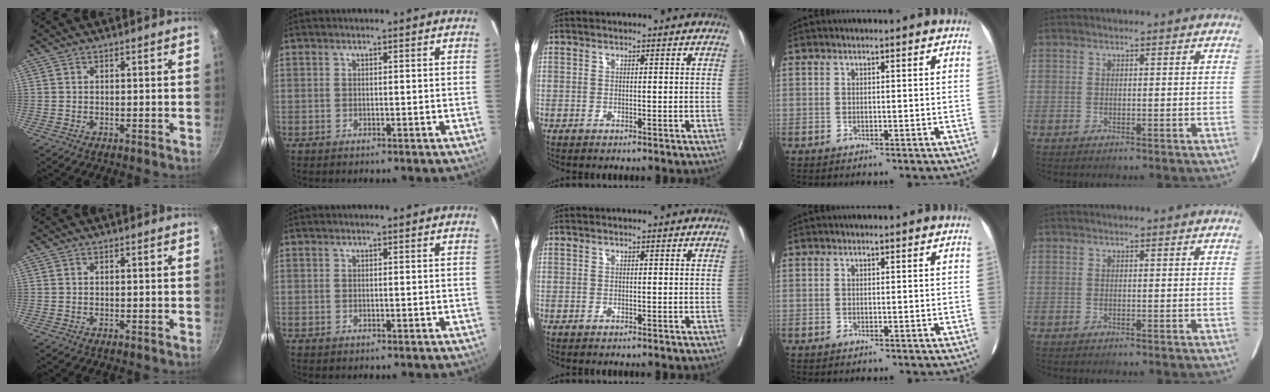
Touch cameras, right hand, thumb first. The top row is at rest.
{}